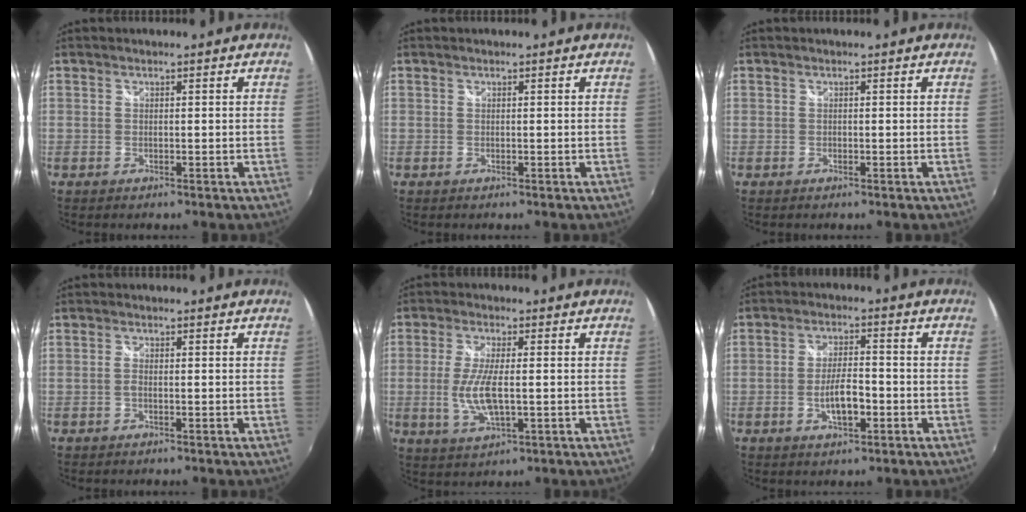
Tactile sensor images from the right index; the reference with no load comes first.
{"total": 0.0}
{"total": 0.0}
{"total": 0.9, "force": [-0.4, 0.3, 0.7], "torque": [-0.016, 0.002, -0.008]}
{"total": 7.7, "force": [-1.1, 2.2, 7.3], "torque": [-0.151, -0.010, -0.018]}
{"total": 6.0, "force": [-2.1, 2.1, 5.2], "torque": [-0.102, -0.001, -0.034]}